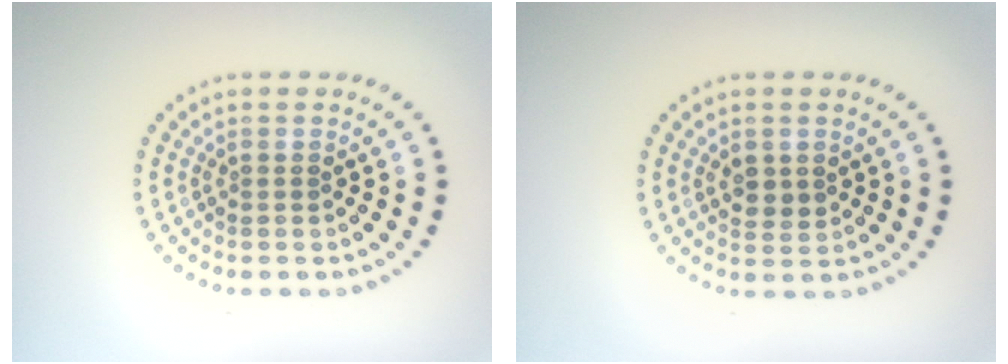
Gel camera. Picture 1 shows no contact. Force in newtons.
{"total": 1.7, "press": 1.7, "slide": 0.5}